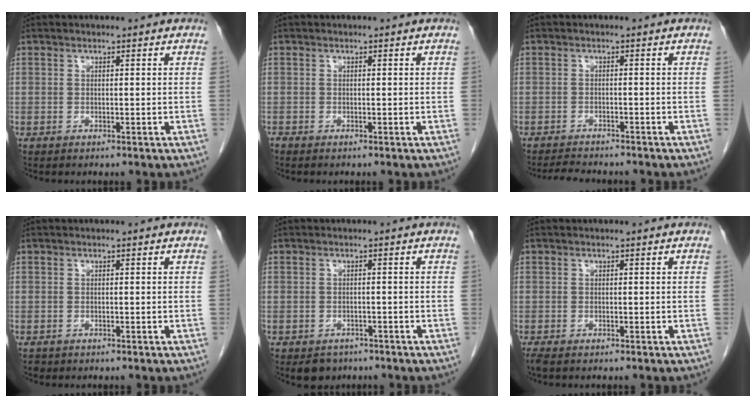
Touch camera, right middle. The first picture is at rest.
{"total": 0.0}
{"total": 4.5, "force": [-4.3, 0.7, 1.3], "torque": [-0.022, -0.013, -0.068]}
{"total": 0.5, "force": [-0.4, 0.3, 0.0], "torque": [-0.009, 0.001, -0.008]}
{"total": 3.2, "force": [-2.3, 2.1, 0.6], "torque": [-0.009, 0.003, -0.030]}
{"total": 1.2, "force": [-1.0, 0.4, 0.6], "torque": [-0.015, -0.005, -0.018]}